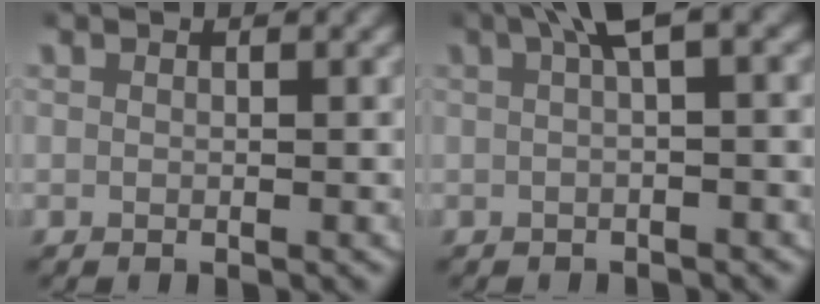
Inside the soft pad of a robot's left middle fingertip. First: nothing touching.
{"total": 3.1, "force": [1.0, 0.4, 2.9], "torque": [-0.048, 0.015, 0.013]}